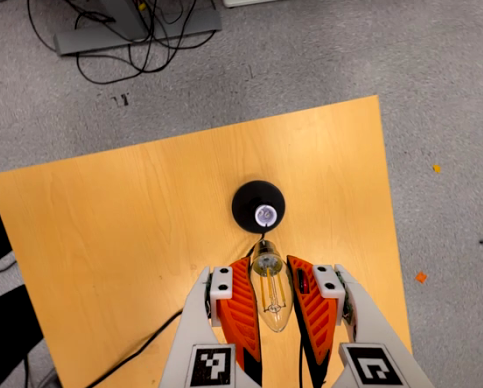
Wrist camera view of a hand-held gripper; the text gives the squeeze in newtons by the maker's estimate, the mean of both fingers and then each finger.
{"total": 20.9, "left": 23.3, "right": 18.4}